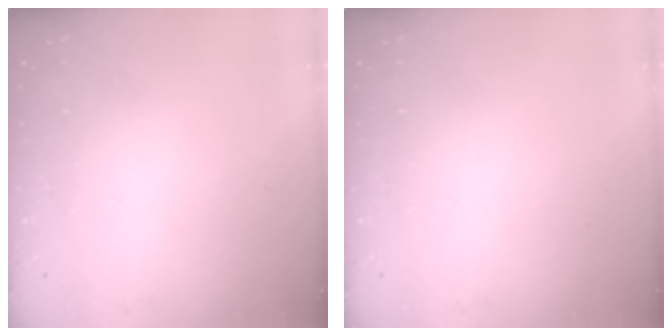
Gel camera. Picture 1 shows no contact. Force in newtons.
{"total": 0.0}